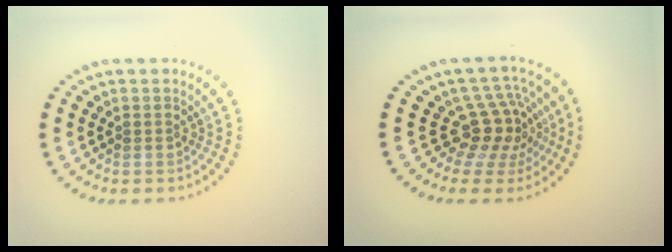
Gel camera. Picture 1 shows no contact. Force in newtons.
{"total": 4.3, "press": 3.1, "slide": 3.0}